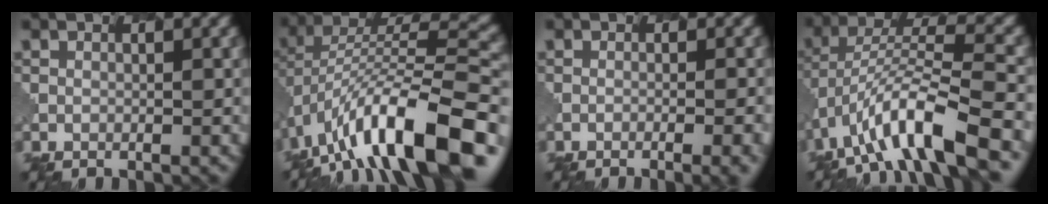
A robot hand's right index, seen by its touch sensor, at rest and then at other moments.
{"total": 14.0, "force": [-6.7, 5.4, 11.0], "torque": [-0.186, 0.027, -0.112]}
{"total": 4.2, "force": [-2.1, 1.2, 3.4], "torque": [-0.023, 0.014, -0.028]}
{"total": 10.0, "force": [-5.6, 2.7, 7.8], "torque": [-0.143, 0.013, -0.097]}